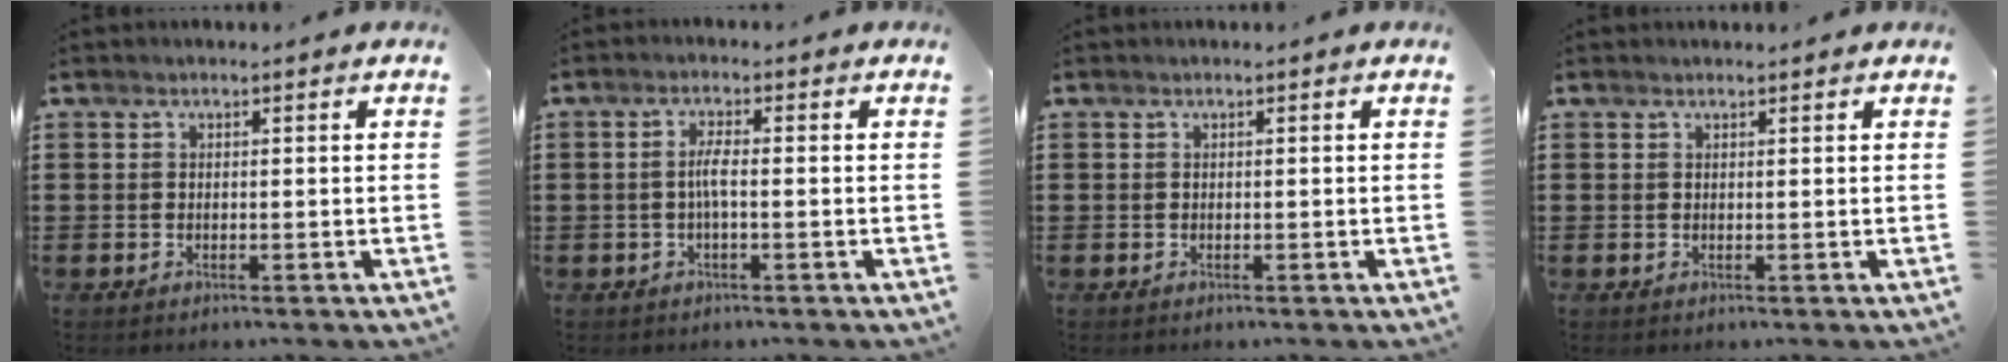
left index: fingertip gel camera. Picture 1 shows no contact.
{"total": 2.7, "force": [-0.4, 0.4, 2.7], "torque": [-0.057, -0.002, -0.010]}
{"total": 0.0}
{"total": 0.5, "force": [0.5, 0.1, 0.1], "torque": [-0.004, 0.000, 0.010]}